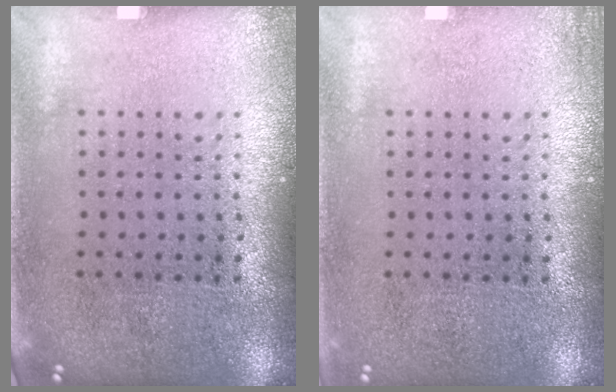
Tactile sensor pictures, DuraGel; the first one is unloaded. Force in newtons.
{"total": 0.8, "press": 0.7, "slide": 0.1}